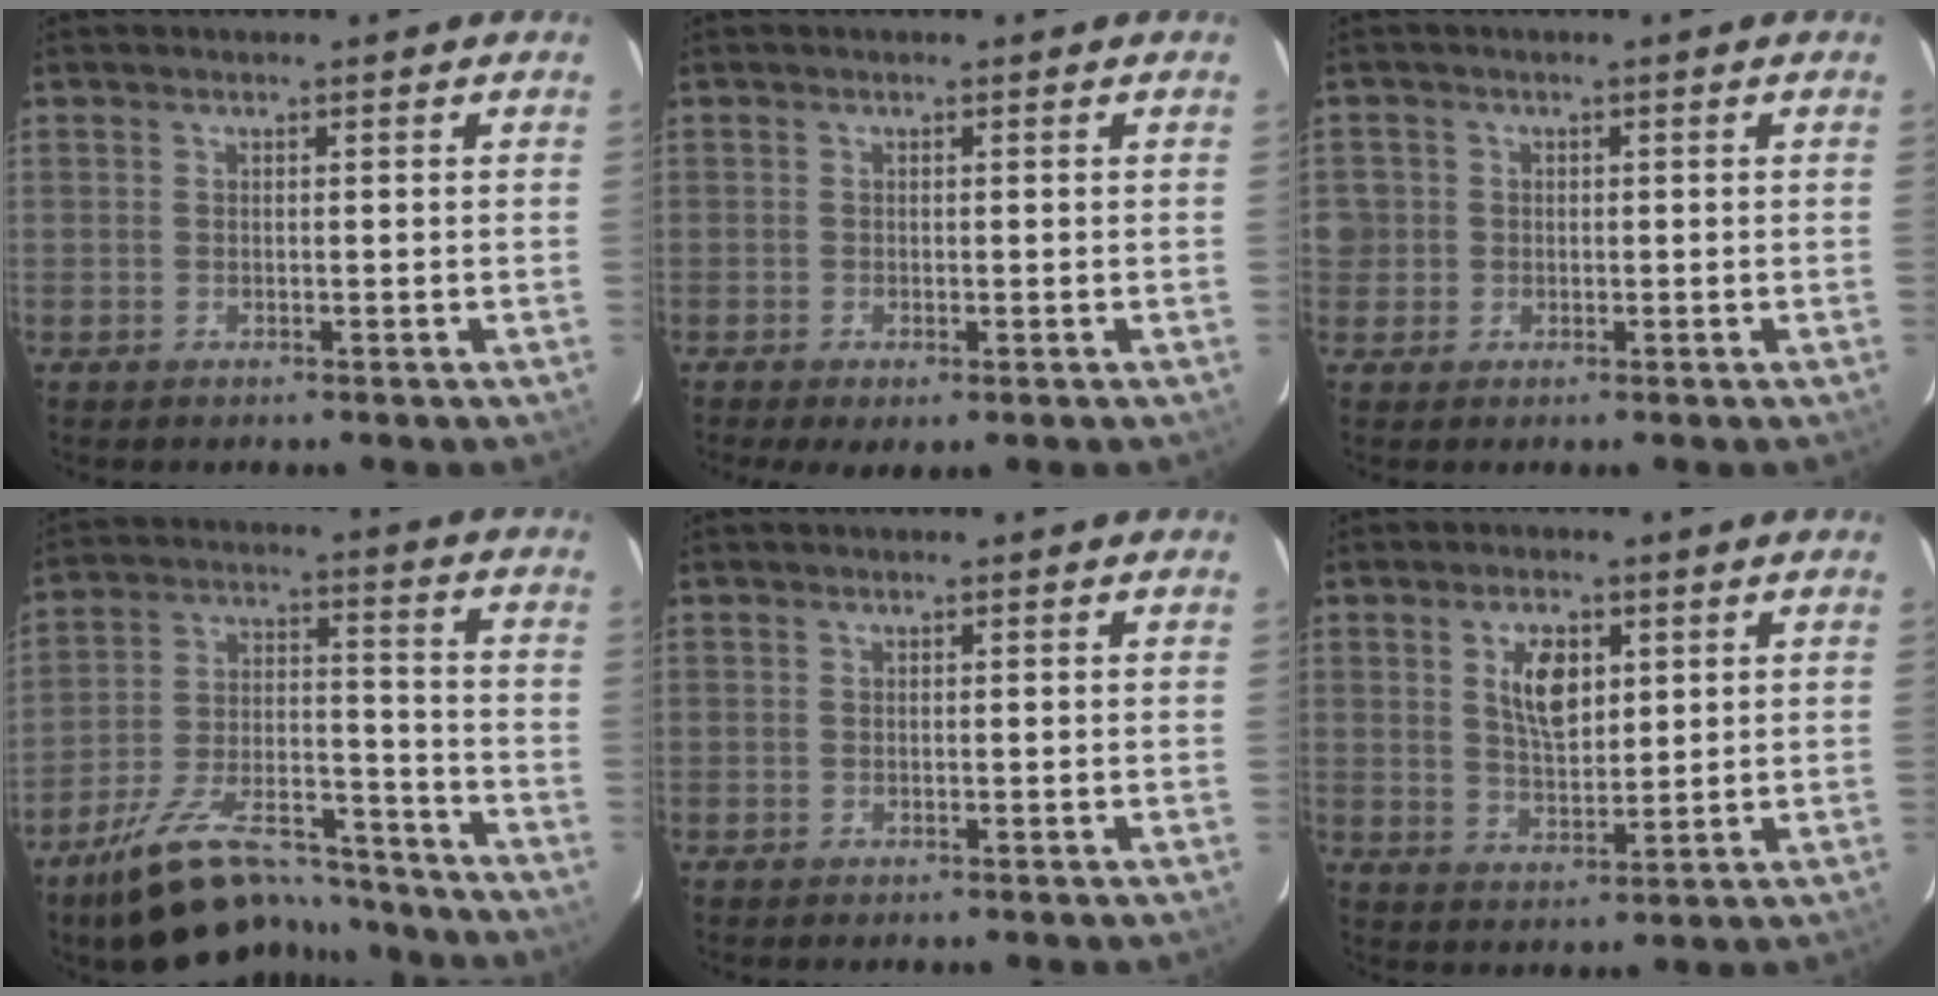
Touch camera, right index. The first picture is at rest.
{"total": 2.2, "force": [-1.0, 0.5, 2.0], "torque": [-0.038, -0.010, -0.011]}
{"total": 3.4, "force": [-0.3, 3.3, 0.3], "torque": [0.004, 0.016, -0.001]}
{"total": 21.6, "force": [-17.5, 7.5, 10.2], "torque": [-0.183, 0.011, -0.258]}
{"total": 0.0}
{"total": 7.2, "force": [2.5, 3.7, 5.7], "torque": [-0.100, 0.004, 0.051]}